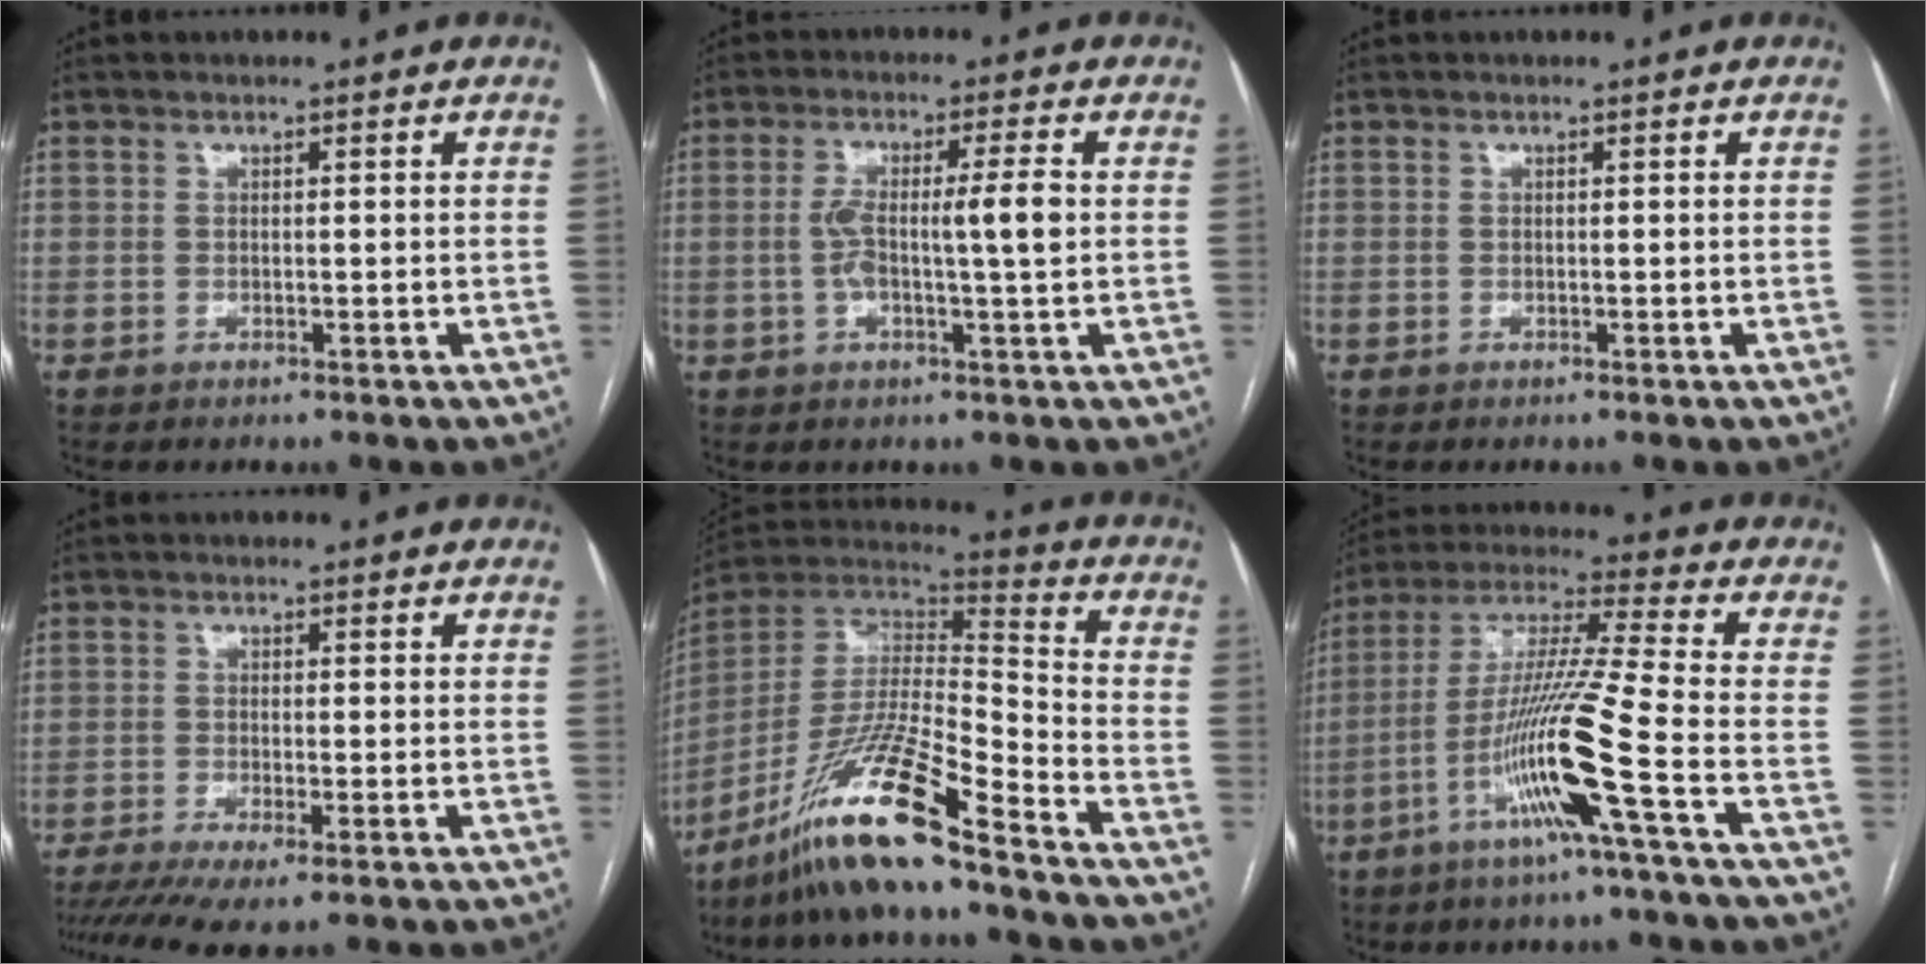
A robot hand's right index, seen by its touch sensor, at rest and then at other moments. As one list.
[{"total": 7.0, "force": [0.0, 0.3, 7.0], "torque": [-0.131, 0.012, -0.001]}, {"total": 0.0}, {"total": 7.1, "force": [-5.0, 0.7, 5.0], "torque": [-0.081, -0.013, -0.083]}, {"total": 18.0, "force": [-13.0, 0.7, 12.5], "torque": [-0.254, -0.016, -0.242]}, {"total": 14.6, "force": [-5.9, -2.0, 13.2], "torque": [-0.260, -0.009, -0.117]}]